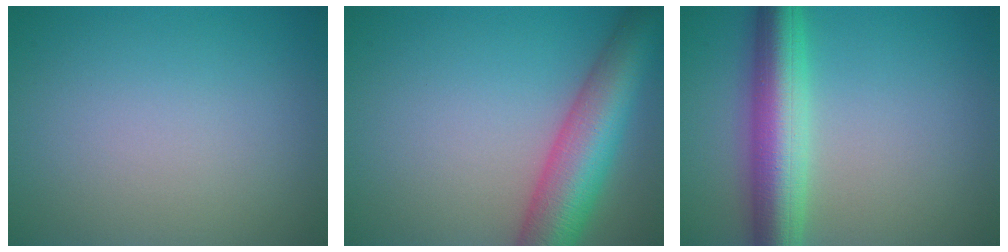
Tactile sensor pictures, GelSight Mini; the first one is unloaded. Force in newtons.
{"total": 8.9, "press": 8.9, "slide": 0.4}
{"total": 7.2, "press": 7.2, "slide": 0.1}